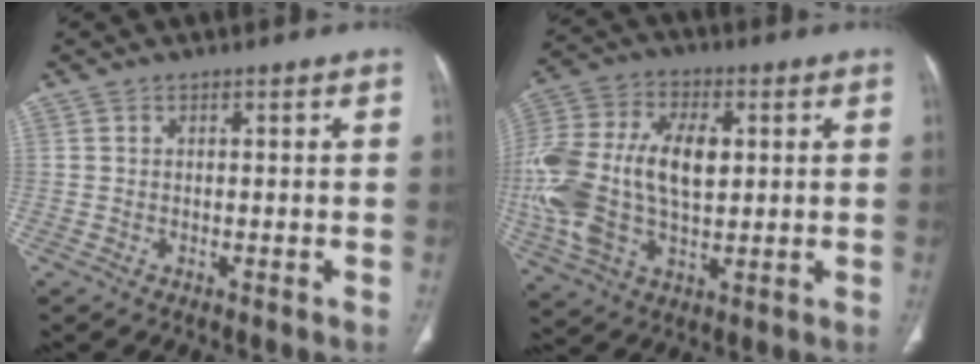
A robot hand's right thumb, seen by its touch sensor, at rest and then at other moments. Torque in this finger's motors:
{"motor_torque": [2.53, 2.48, 2.00, 0.11, 0.23]}